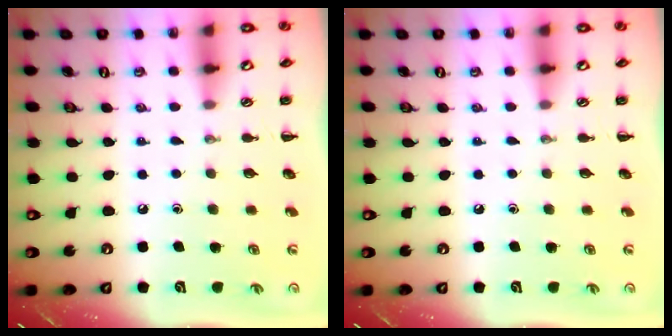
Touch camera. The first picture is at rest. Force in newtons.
{"total": 0.0}